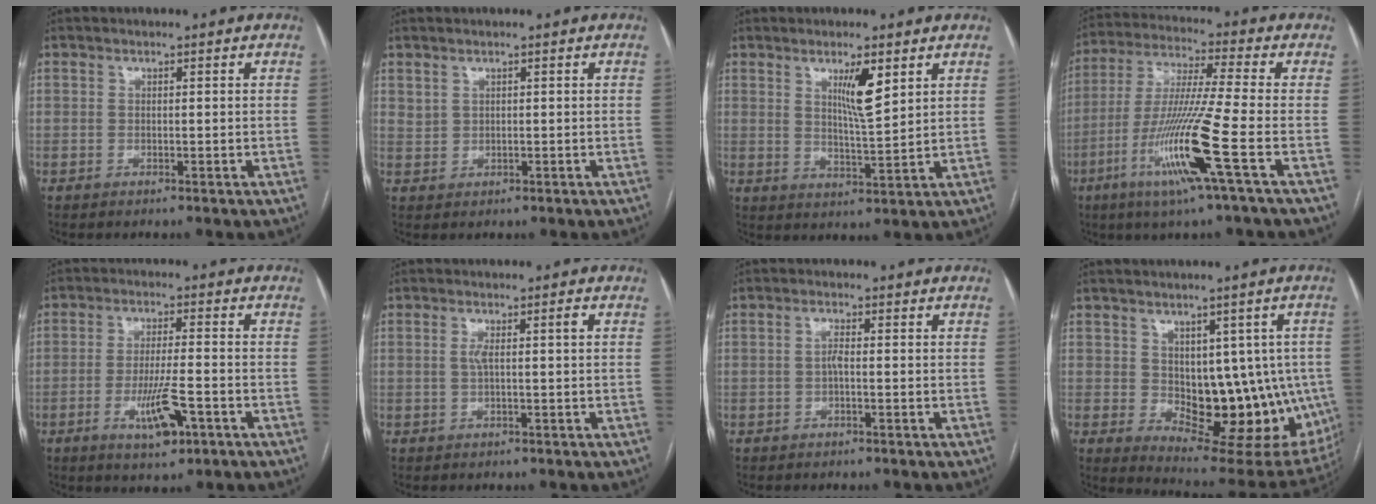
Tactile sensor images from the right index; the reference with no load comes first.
{"total": 1.3, "force": [1.1, 0.8, 0.3], "torque": [-0.004, 0.002, 0.024]}
{"total": 6.0, "force": [2.9, 0.6, 5.2], "torque": [-0.090, -0.009, 0.051]}
{"total": 14.7, "force": [-5.6, -1.6, 13.5], "torque": [-0.276, -0.024, -0.111]}
{"total": 7.4, "force": [-3.2, 1.4, 6.5], "torque": [-0.119, -0.010, -0.051]}
{"total": 2.4, "force": [0.3, 0.0, 2.4], "torque": [-0.046, 0.008, 0.007]}
{"total": 1.5, "force": [-0.2, 0.3, 1.5], "torque": [-0.031, 0.002, -0.004]}
{"total": 16.1, "force": [-0.9, 8.6, 13.6], "torque": [-0.151, 0.004, 0.013]}